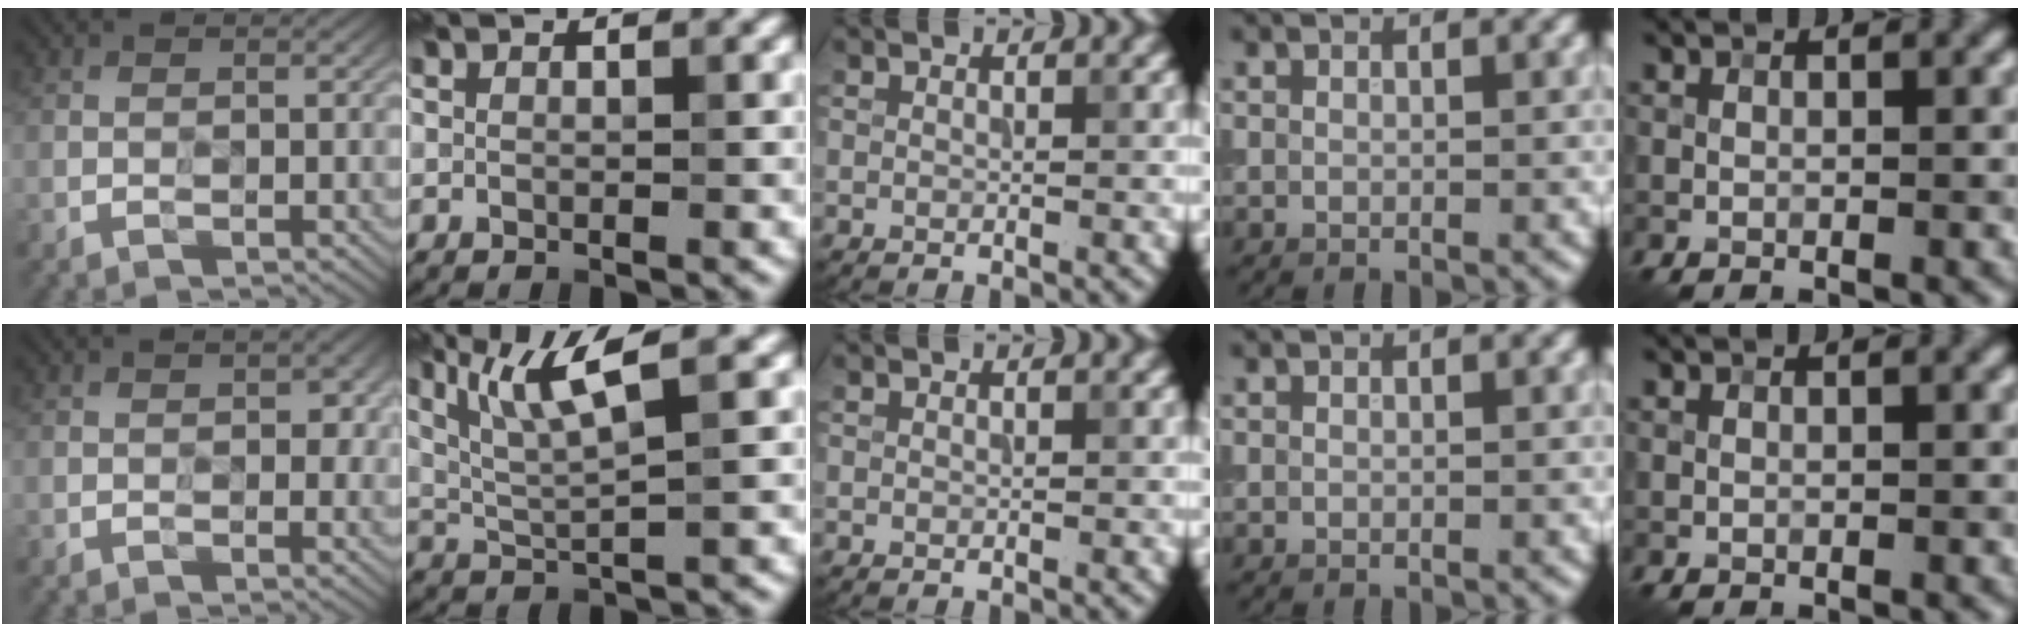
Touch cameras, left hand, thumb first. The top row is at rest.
{"thumb": {"total": 4.2, "force": [0.2, 2.4, 3.5], "torque": [-0.036, 0.000, 0.006]}, "index": {"total": 5.2, "force": [2.3, 0.7, 4.6], "torque": [-0.099, 0.011, 0.062]}}